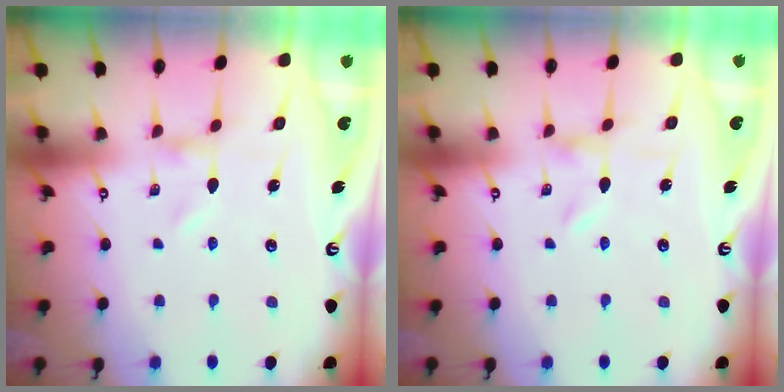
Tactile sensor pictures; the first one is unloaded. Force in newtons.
{"total": 0.0}